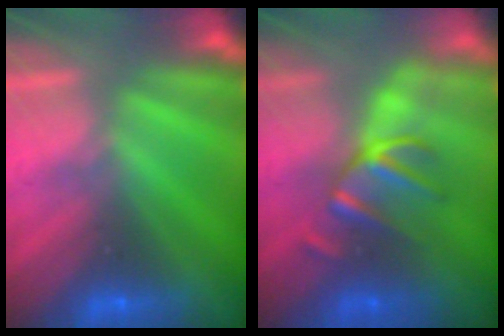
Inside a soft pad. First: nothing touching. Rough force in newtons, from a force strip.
{"total": 2.9}